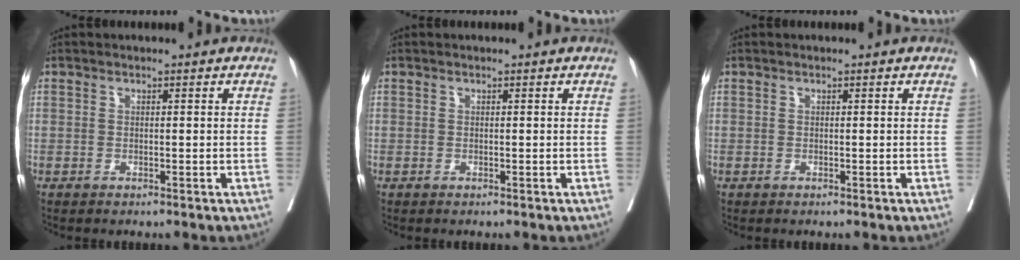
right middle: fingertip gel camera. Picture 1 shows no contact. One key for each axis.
{"total": 0.0}
{"total": 0.0}